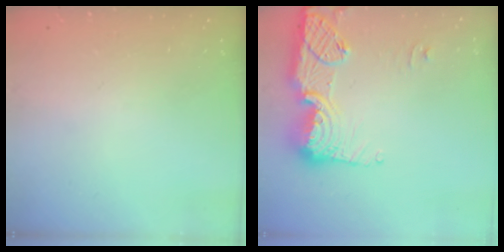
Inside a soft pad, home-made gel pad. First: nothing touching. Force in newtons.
{"total": 16.5, "press": 16.5, "slide": 1.1}